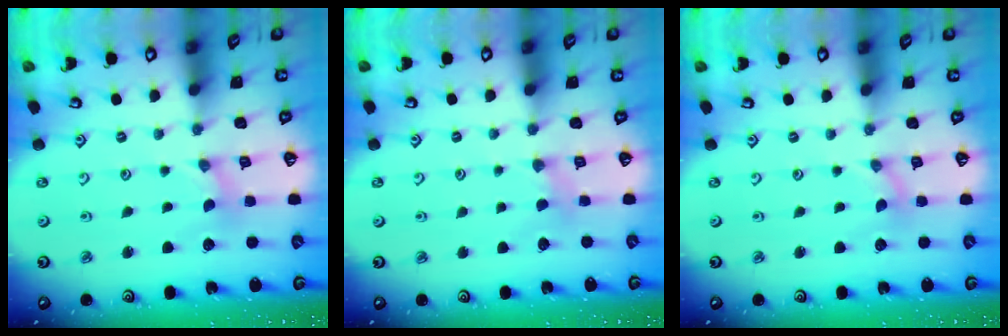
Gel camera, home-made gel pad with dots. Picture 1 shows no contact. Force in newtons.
{"total": 2.1, "press": 2.1, "slide": 0.4}
{"total": 0.0}